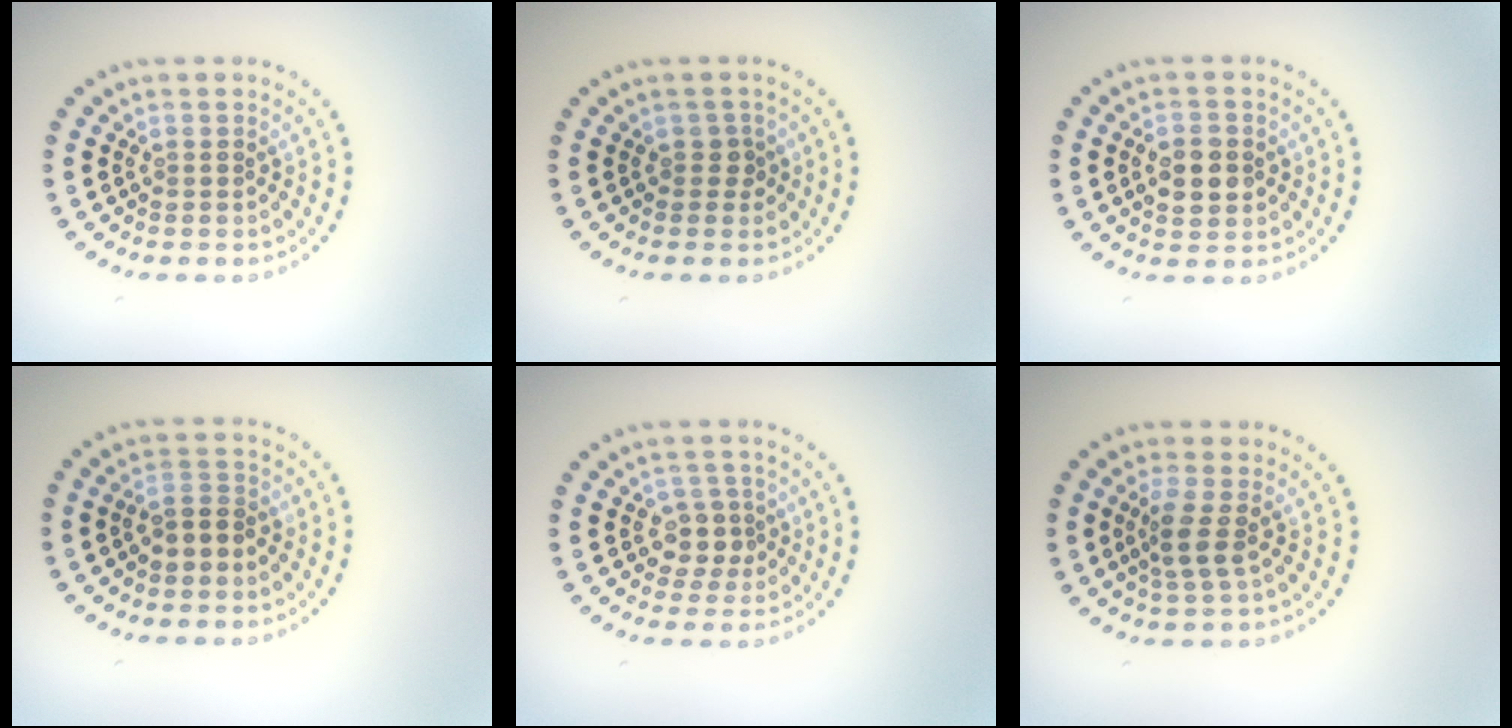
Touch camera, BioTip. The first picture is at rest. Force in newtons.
{"total": 1.2, "press": 1.0, "slide": 0.6}
{"total": 3.5, "press": 3.5, "slide": 0.2}
{"total": 2.4, "press": 2.3, "slide": 0.7}
{"total": 2.4, "press": 2.1, "slide": 1.2}
{"total": 2.5, "press": 2.0, "slide": 1.5}